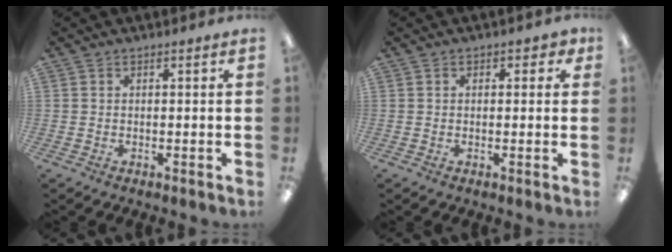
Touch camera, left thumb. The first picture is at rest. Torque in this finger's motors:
{"motor_torque": [0.03, 0.11, -0.55, 0.21, 0.03]}